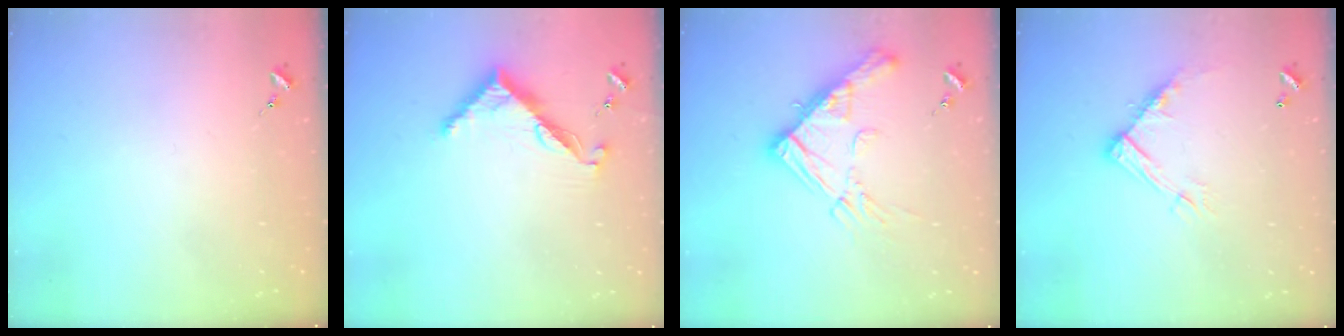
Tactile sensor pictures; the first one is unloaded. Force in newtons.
{"total": 8.7, "press": 8.7, "slide": 0.6}
{"total": 17.3, "press": 17.2, "slide": 1.7}
{"total": 11.8, "press": 11.8, "slide": 0.5}